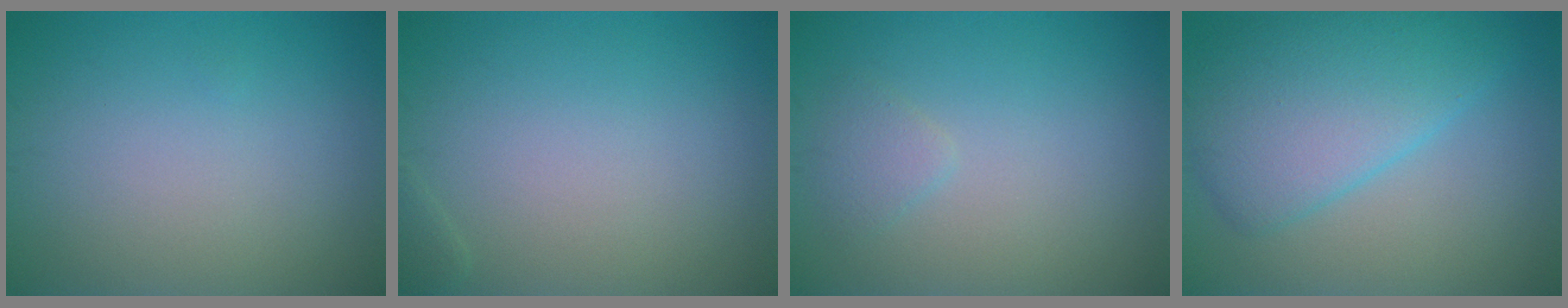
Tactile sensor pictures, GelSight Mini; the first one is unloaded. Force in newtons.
{"total": 0.5, "press": 0.5, "slide": 0.1}
{"total": 1.2, "press": 1.2, "slide": 0.1}
{"total": 6.8, "press": 6.8, "slide": 0.1}